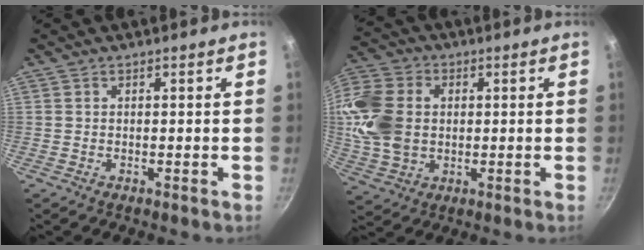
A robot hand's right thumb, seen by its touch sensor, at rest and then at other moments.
{"total": 16.9, "force": [1.3, 12.8, 11.0], "torque": [-0.217, 0.012, 0.022]}